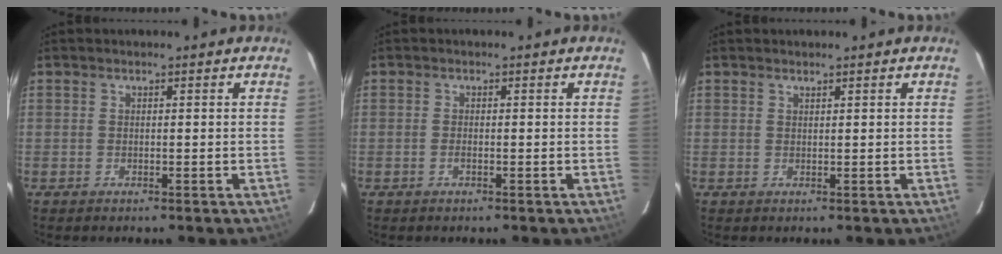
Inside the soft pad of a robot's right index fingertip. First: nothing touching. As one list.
[{"total": 0.9, "force": [-0.4, 0.3, 0.7], "torque": [-0.017, 0.000, -0.008]}, {"total": 0.5, "force": [0.5, 0.0, 0.1], "torque": [-0.003, 0.001, 0.009]}]